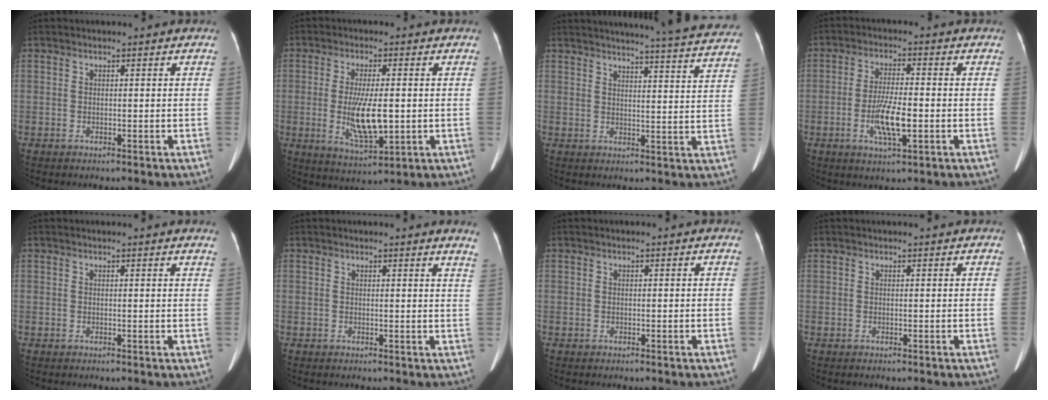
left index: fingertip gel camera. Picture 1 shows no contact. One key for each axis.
{"total": 8.5, "fx": -0.7, "fy": 2.2, "fz": 8.2, "tx": -0.158, "ty": -0.018, "tz": -0.008}
{"total": 23.7, "fx": 22.2, "fy": 0.3, "fz": 8.4, "tx": -0.117, "ty": -0.060, "tz": 0.250}
{"total": 6.8, "fx": -1.8, "fy": 1.2, "fz": 6.5, "tx": -0.125, "ty": -0.006, "tz": -0.033}
{"total": 5.3, "fx": 5.1, "fy": 0.2, "fz": 1.4, "tx": -0.010, "ty": 0.002, "tz": 0.035}
{"total": 5.3, "fx": 5.0, "fy": -0.5, "fz": 1.6, "tx": -0.011, "ty": -0.023, "tz": 0.026}
{"total": 0.9, "fx": 0.9, "fy": 0.0, "fz": 0.3, "tx": -0.005, "ty": 0.016, "tz": 0.012}
{"total": 2.3, "fx": 2.2, "fy": 0.1, "fz": 0.7, "tx": -0.007, "ty": 0.017, "tz": 0.026}